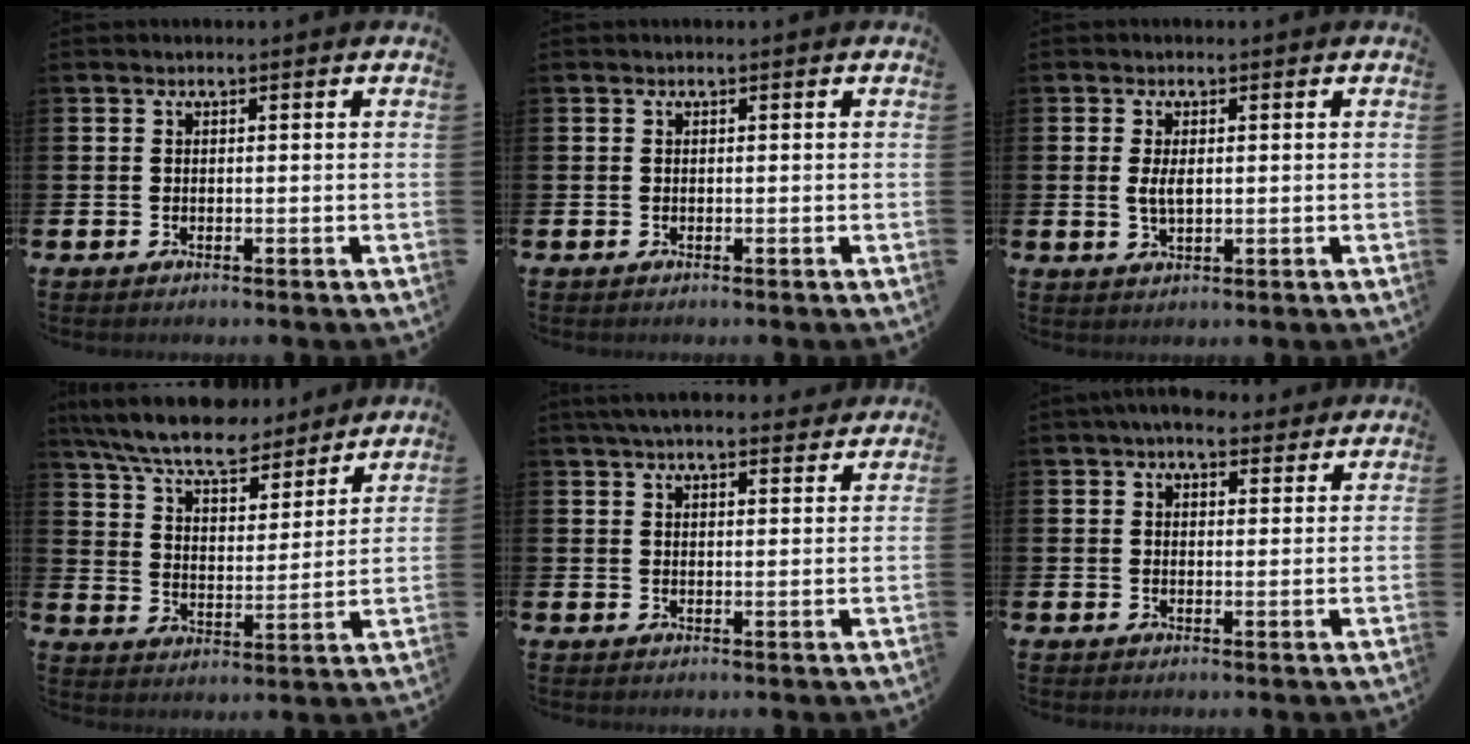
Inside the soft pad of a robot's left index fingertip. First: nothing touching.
{"total": 0.0}
{"total": 2.7, "force": [0.4, 1.2, 2.4], "torque": [-0.039, 0.000, 0.002]}
{"total": 9.0, "force": [8.2, 1.7, 3.2], "torque": [-0.094, -0.049, 0.145]}
{"total": 4.5, "force": [4.2, 0.7, 1.5], "torque": [-0.034, -0.012, 0.077]}
{"total": 4.8, "force": [4.2, 1.8, 1.2], "torque": [-0.018, -0.015, 0.076]}